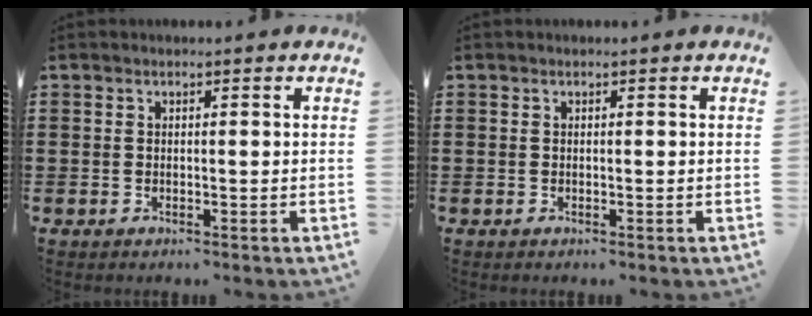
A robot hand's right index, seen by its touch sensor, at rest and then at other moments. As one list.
[{"total": 0.0}]